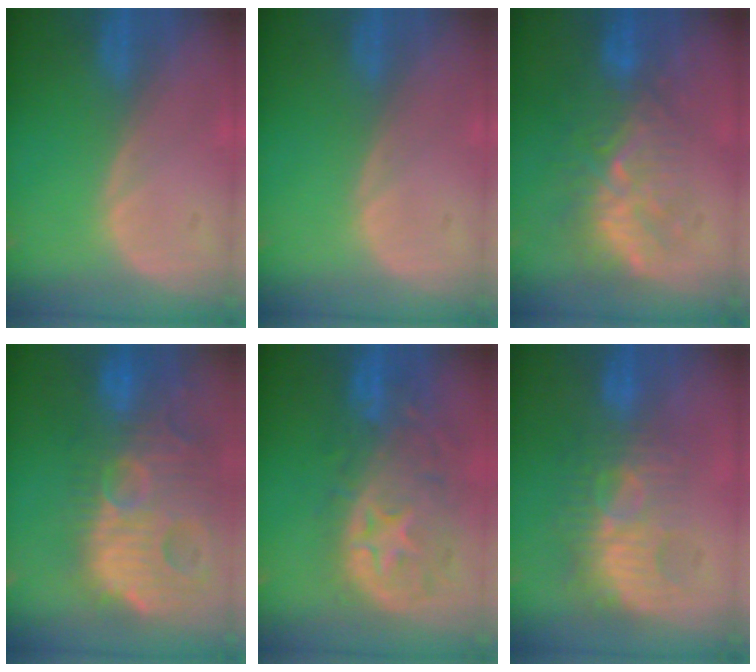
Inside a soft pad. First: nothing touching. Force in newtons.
{"total": 0.0}
{"total": 9.1, "press": 8.4, "slide": 3.5}
{"total": 14.9, "press": 12.8, "slide": 7.6}
{"total": 11.0, "press": 9.7, "slide": 5.1}
{"total": 9.4, "press": 8.4, "slide": 4.3}